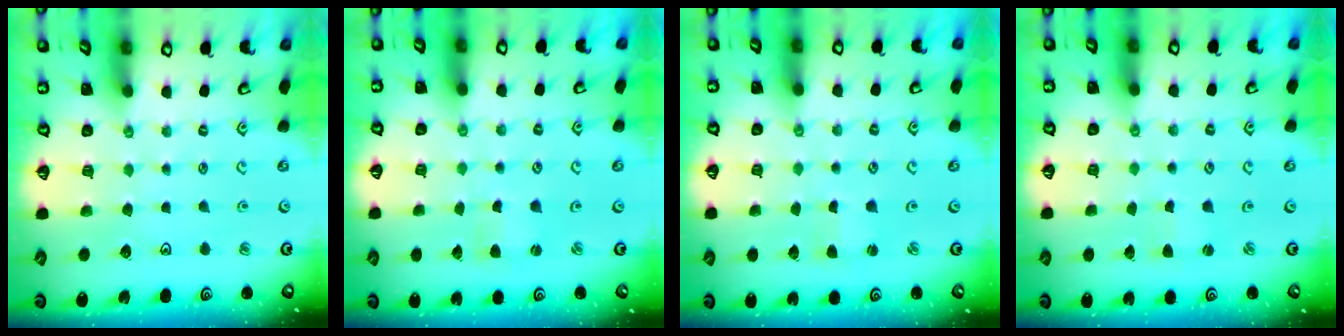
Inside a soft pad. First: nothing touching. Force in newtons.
{"total": 2.5, "press": 2.4, "slide": 0.5}
{"total": 1.5, "press": 1.5, "slide": 0.3}
{"total": 1.5, "press": 1.5, "slide": 0.3}